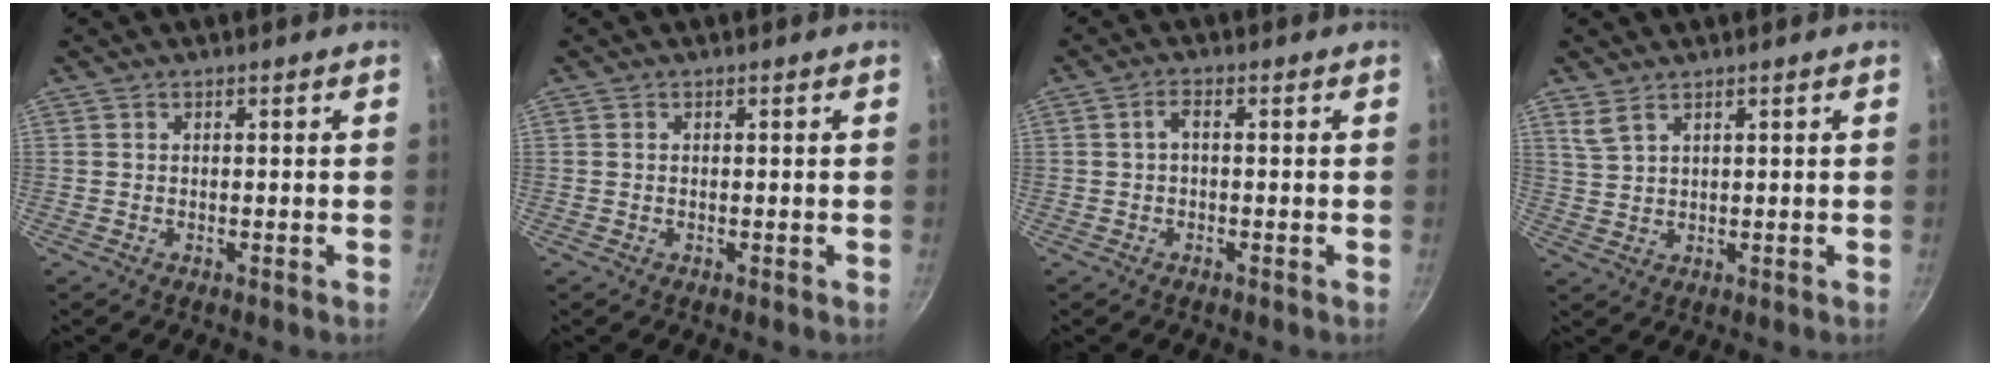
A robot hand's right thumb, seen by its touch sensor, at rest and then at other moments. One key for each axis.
{"total": 0.0}
{"total": 2.0, "fx": -0.2, "fy": 0.7, "fz": 1.8, "tx": -0.045, "ty": 0.011, "tz": -0.006}
{"total": 3.1, "fx": 2.2, "fy": 1.2, "fz": 1.8, "tx": -0.038, "ty": -0.010, "tz": 0.050}